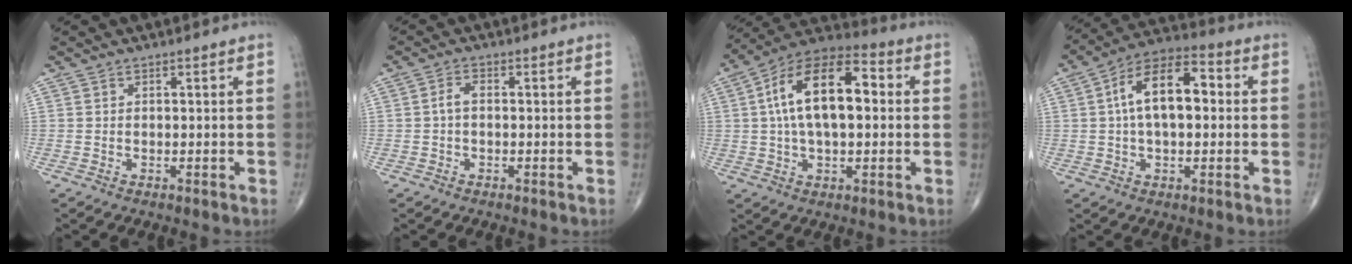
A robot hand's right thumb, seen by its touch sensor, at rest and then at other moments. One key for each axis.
{"total": 2.3, "fx": -0.2, "fy": 1.3, "fz": 1.9, "tx": -0.037, "ty": 0.009, "tz": -0.008}
{"total": 17.5, "fx": 2.4, "fy": 8.8, "fz": 14.9, "tx": -0.252, "ty": 0.032, "tz": 0.032}
{"total": 13.7, "fx": 1.6, "fy": 7.2, "fz": 11.5, "tx": -0.191, "ty": 0.032, "tz": 0.018}